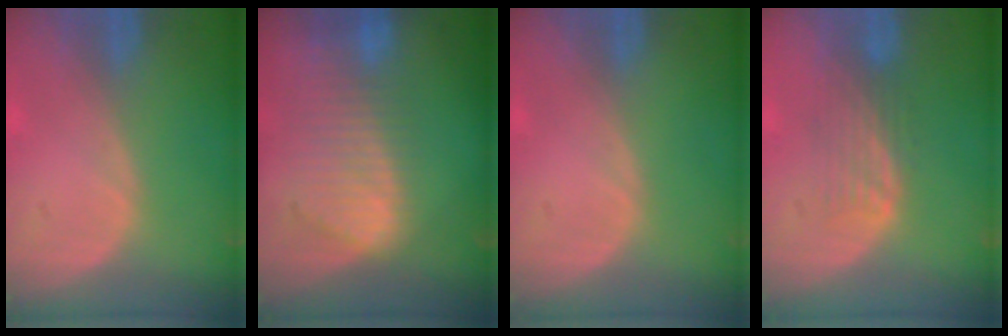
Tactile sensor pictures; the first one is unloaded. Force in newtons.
{"total": 9.5, "press": 8.2, "slide": 4.6}
{"total": 0.0}
{"total": 4.3, "press": 3.7, "slide": 2.2}